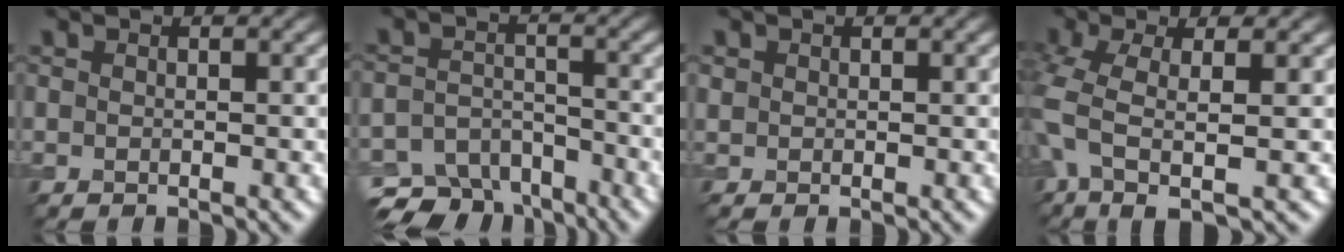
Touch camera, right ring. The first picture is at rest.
{"total": 6.7, "force": [-5.3, 3.5, 2.3], "torque": [-0.032, -0.016, -0.088]}
{"total": 0.5, "force": [0.2, 0.5, 0.0], "torque": [0.002, 0.001, 0.003]}
{"total": 5.6, "force": [-1.3, 1.8, 5.1], "torque": [-0.114, -0.005, -0.030]}